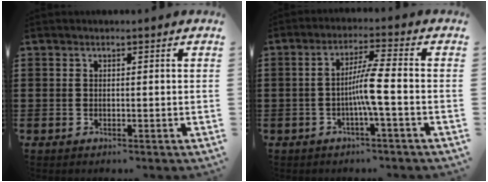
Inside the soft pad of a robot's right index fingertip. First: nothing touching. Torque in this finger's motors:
{"motor_torque": [1.11, 1.03, 0.23, 0.07]}